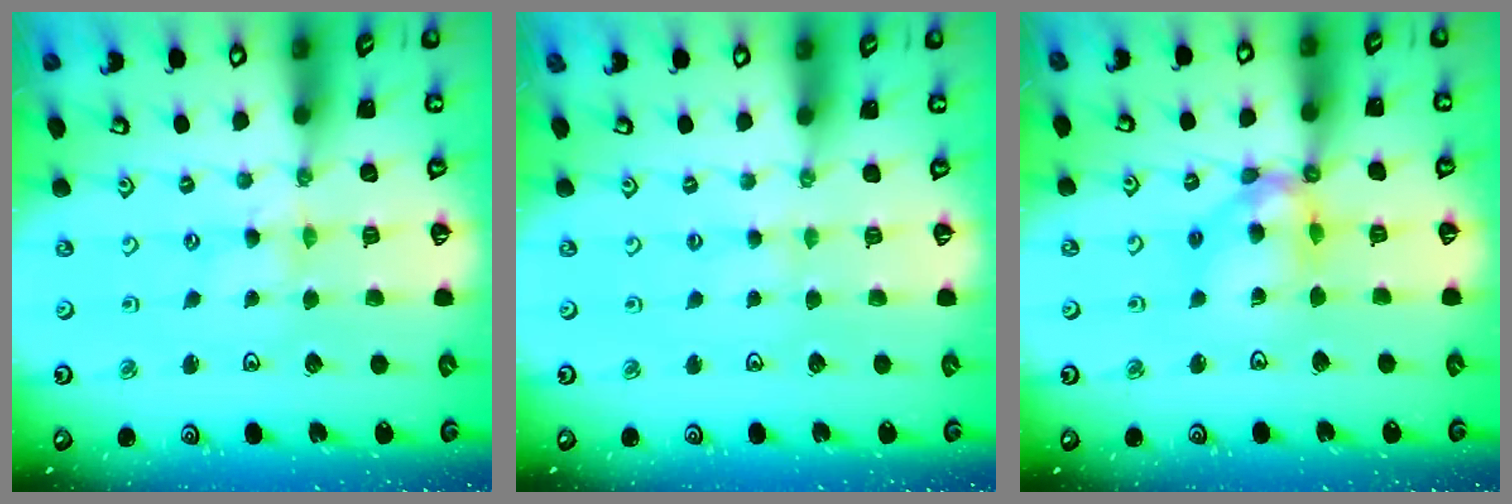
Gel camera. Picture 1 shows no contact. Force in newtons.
{"total": 1.7, "press": 1.7, "slide": 0.3}
{"total": 11.8, "press": 11.7, "slide": 1.4}